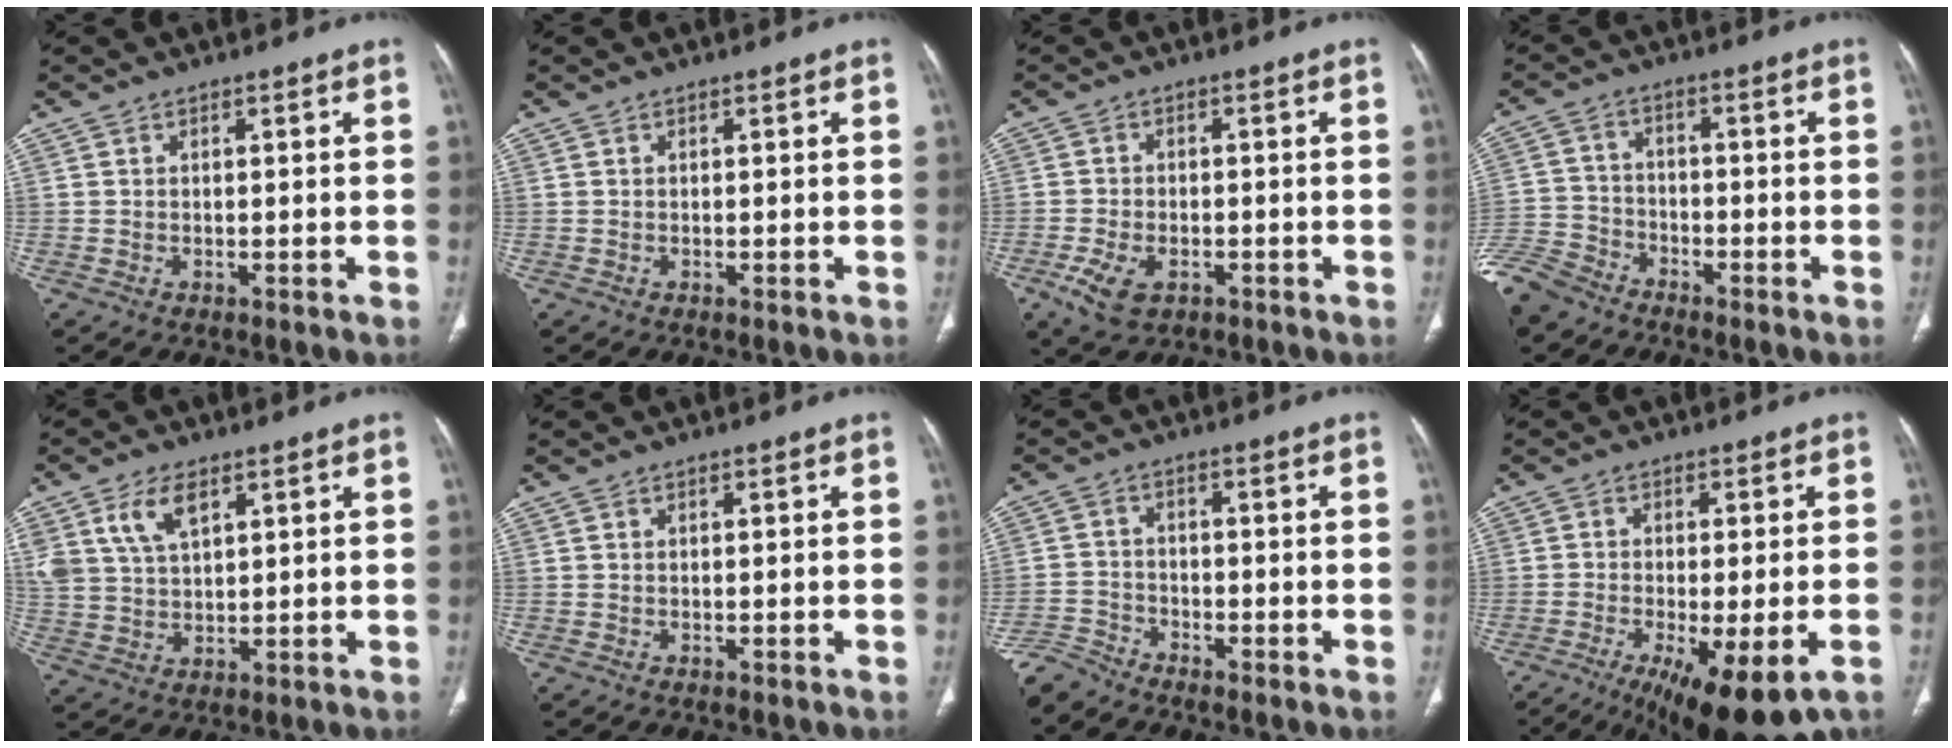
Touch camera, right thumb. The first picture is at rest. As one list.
[{"total": 0.0}, {"total": 6.6, "force": [-3.1, 4.0, 4.3], "torque": [-0.089, 0.006, -0.050]}, {"total": 8.9, "force": [-6.9, 5.2, 2.1], "torque": [-0.055, 0.025, -0.139]}, {"total": 8.1, "force": [4.1, 4.3, 5.4], "torque": [-0.101, -0.012, 0.088]}, {"total": 0.0}, {"total": 4.2, "force": [-4.1, 0.8, -0.1], "torque": [-0.004, 0.006, -0.087]}, {"total": 13.9, "force": [-7.0, 3.9, 11.3], "torque": [-0.167, -0.010, -0.102]}]